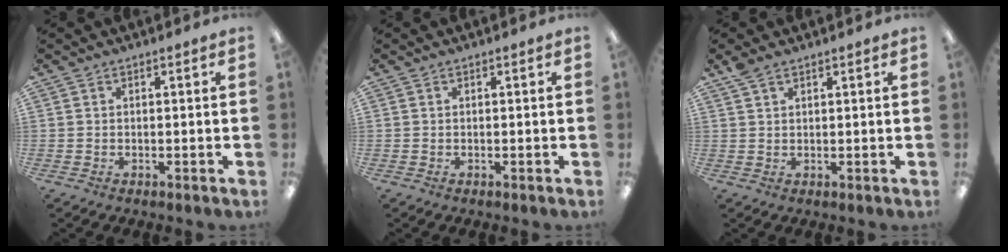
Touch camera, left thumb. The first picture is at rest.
{"total": 0.0}
{"total": 2.6, "force": [2.0, 1.0, 1.4], "torque": [-0.032, -0.002, 0.037]}